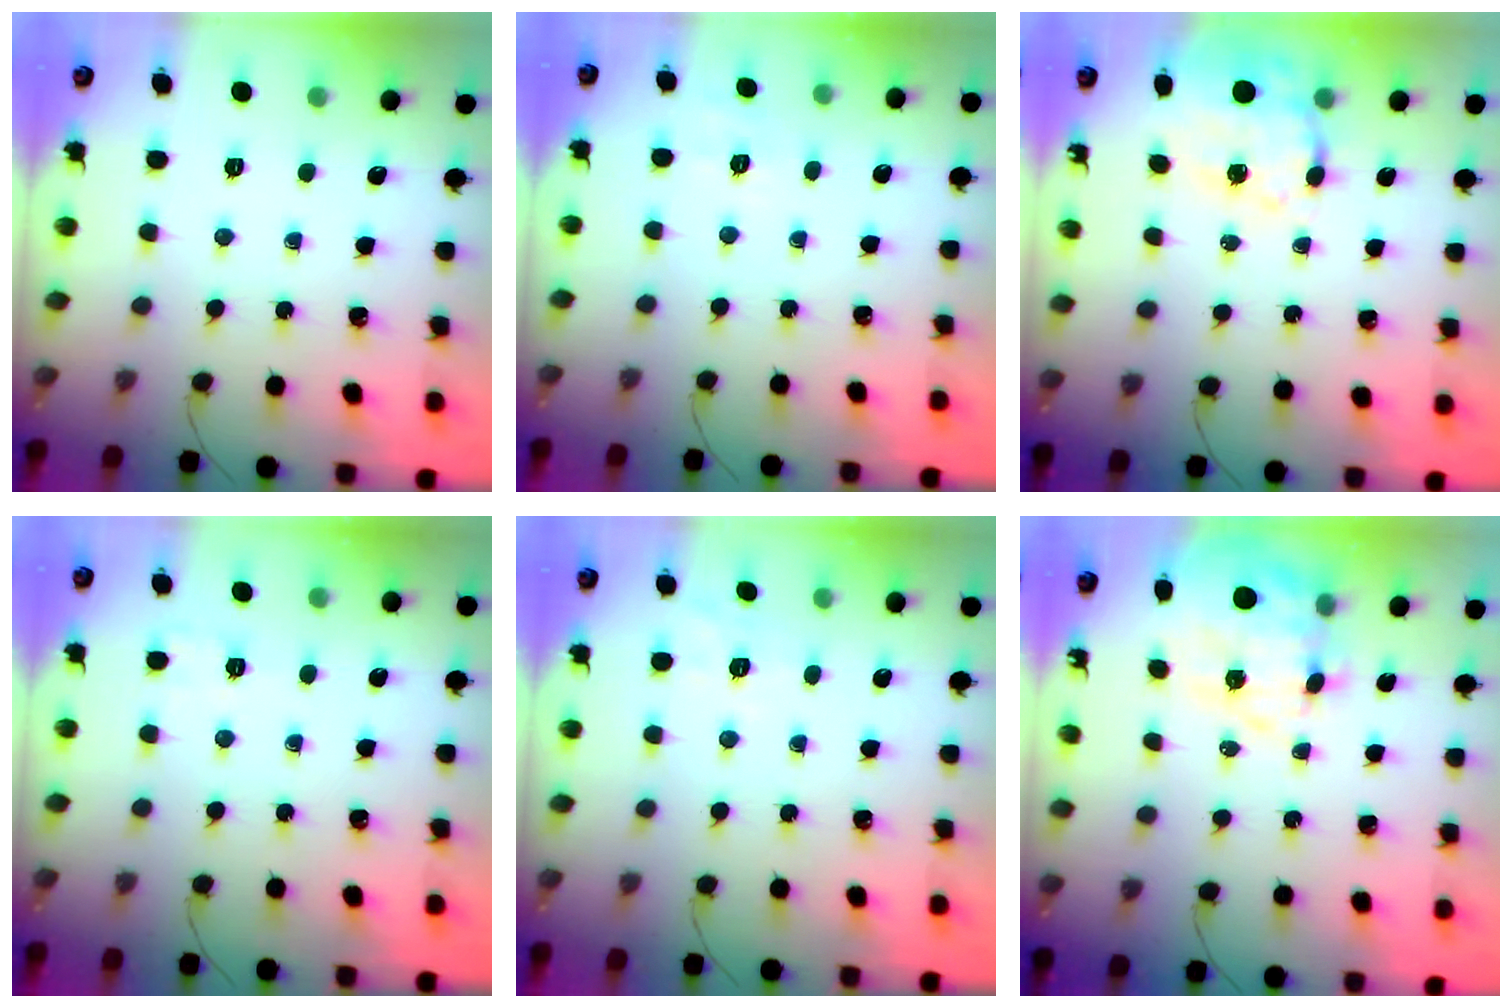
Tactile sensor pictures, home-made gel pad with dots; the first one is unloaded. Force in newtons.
{"total": 2.0, "press": 0.4, "slide": 1.9}
{"total": 8.6, "press": 7.7, "slide": 3.8}
{"total": 2.1, "press": 1.4, "slide": 1.6}
{"total": 3.5, "press": 2.9, "slide": 2.1}
{"total": 13.3, "press": 12.9, "slide": 3.2}